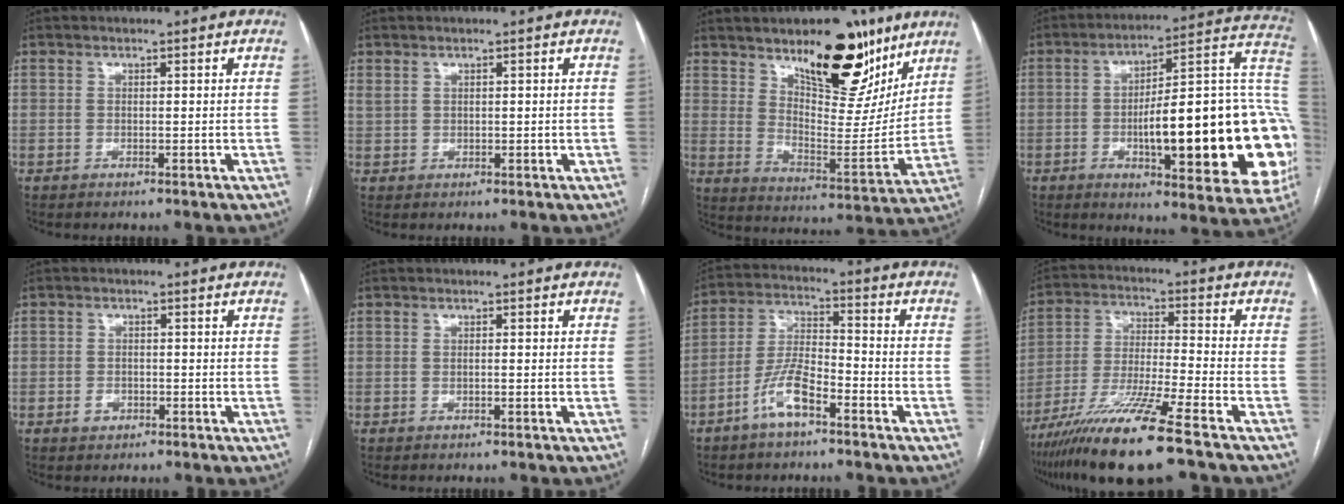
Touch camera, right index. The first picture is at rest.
{"total": 1.4, "force": [0.9, 0.9, 0.7], "torque": [-0.019, 0.011, 0.028]}
{"total": 18.8, "force": [12.6, 7.0, 12.1], "torque": [-0.162, -0.019, 0.201]}
{"total": 29.8, "force": [-4.5, 6.4, 28.7], "torque": [-0.309, 0.024, -0.057]}
{"total": 2.0, "force": [-0.9, 1.6, 0.6], "torque": [-0.007, 0.005, -0.011]}
{"total": 0.0}
{"total": 7.7, "force": [-4.6, 2.2, 5.8], "torque": [-0.126, 0.007, -0.089]}
{"total": 14.7, "force": [-10.0, -0.4, 10.9], "torque": [-0.222, -0.043, -0.183]}